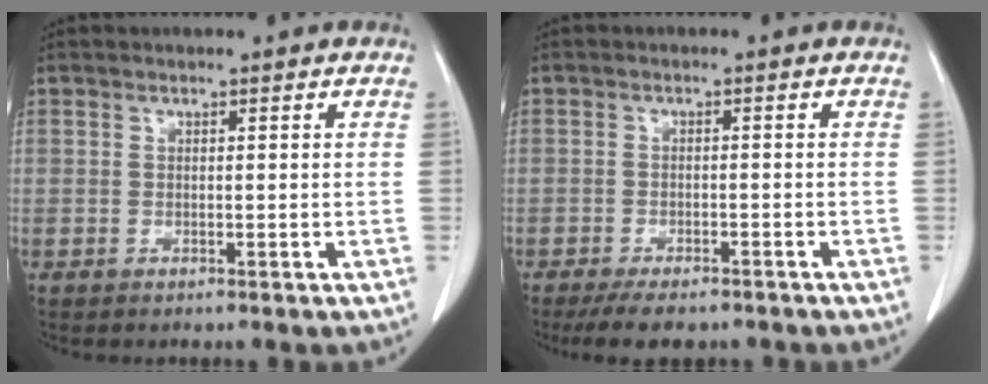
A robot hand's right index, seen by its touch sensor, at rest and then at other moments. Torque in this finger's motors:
{"motor_torque": [-1.31, -0.08, -0.35, -0.21]}